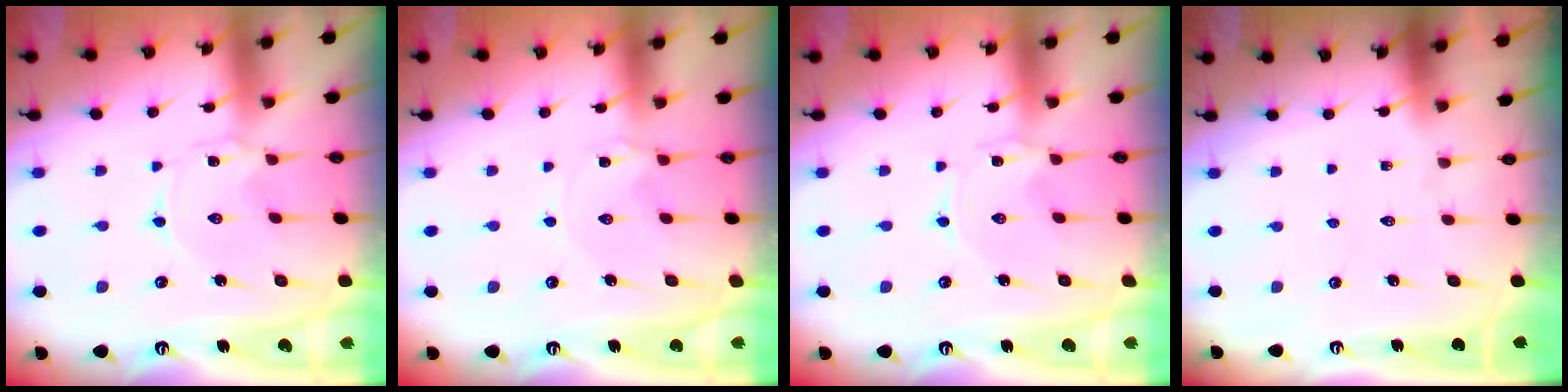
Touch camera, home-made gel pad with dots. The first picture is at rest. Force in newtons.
{"total": 1.1, "press": 1.0, "slide": 0.3}
{"total": 0.0}
{"total": 0.0}